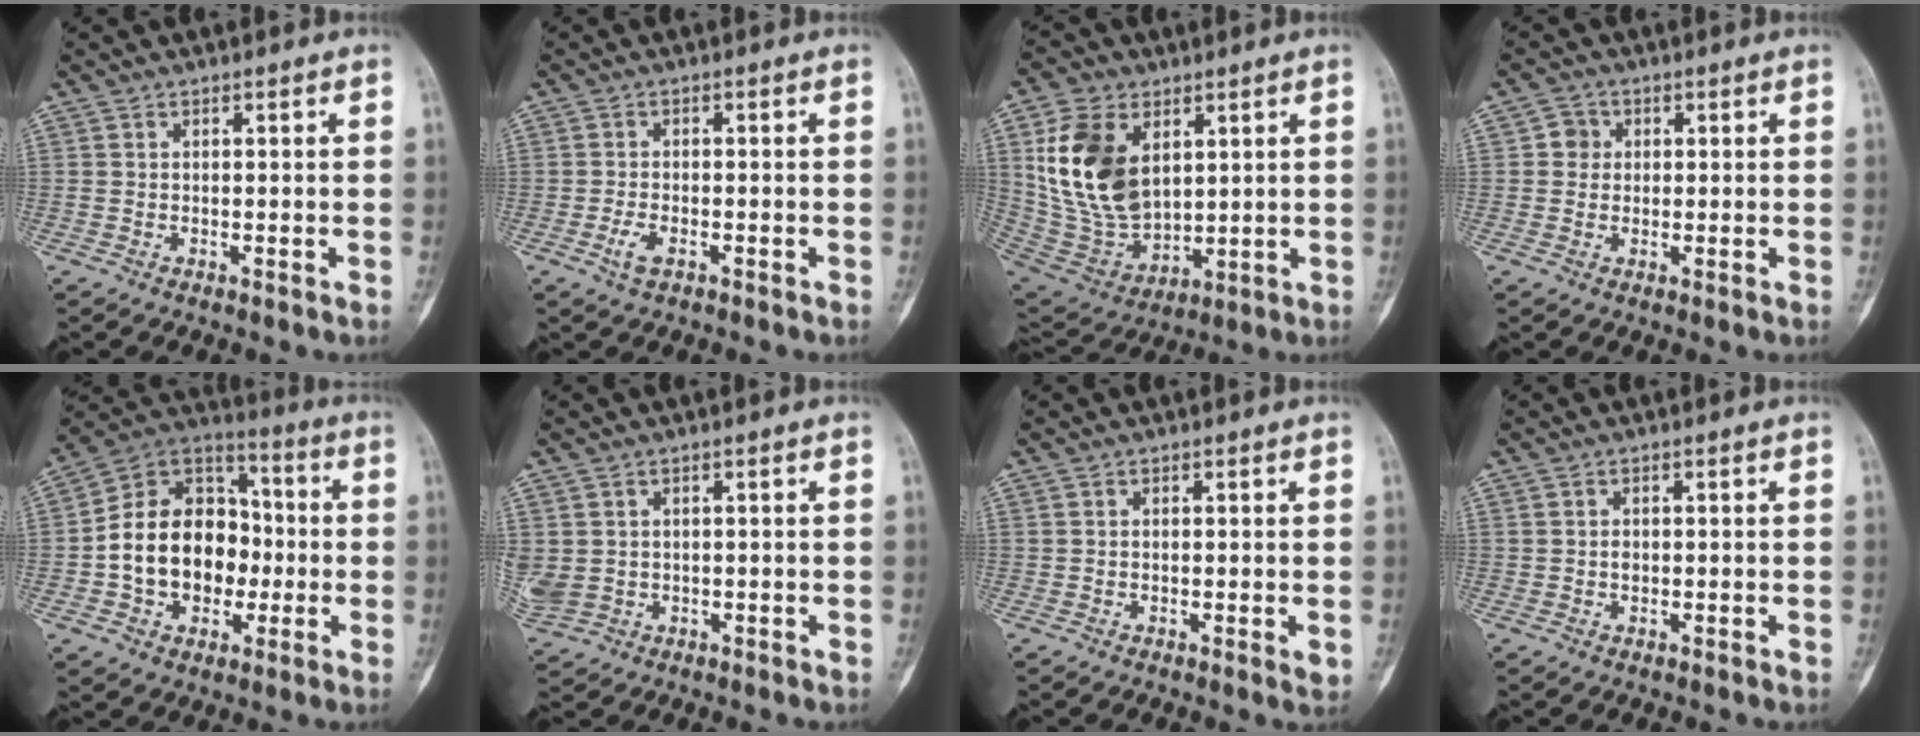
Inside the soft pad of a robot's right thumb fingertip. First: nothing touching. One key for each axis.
{"total": 2.8, "fx": -1.3, "fy": 1.3, "fz": 2.1, "tx": -0.043, "ty": 0.006, "tz": -0.027}
{"total": 17.7, "fx": 5.0, "fy": 11.4, "fz": 12.5, "tx": -0.222, "ty": -0.022, "tz": 0.115}
{"total": 3.0, "fx": 0.4, "fy": 2.9, "fz": 0.7, "tx": 0.014, "ty": 0.005, "tz": 0.000}
{"total": 18.7, "fx": -2.1, "fy": 14.1, "fz": 12.0, "tx": -0.158, "ty": 0.041, "tz": -0.035}
{"total": 6.9, "fx": -0.1, "fy": 5.9, "fz": 3.7, "tx": -0.105, "ty": 0.000, "tz": 0.017}
{"total": 1.2, "fx": -0.1, "fy": 0.3, "fz": 1.1, "tx": -0.014, "ty": -0.005, "tz": -0.003}
{"total": 0.9, "fx": -0.1, "fy": 0.8, "fz": 0.5, "tx": -0.006, "ty": 0.003, "tz": -0.002}